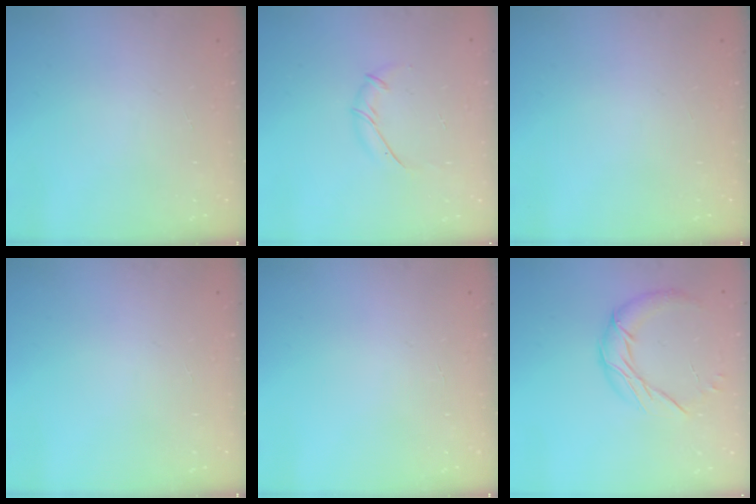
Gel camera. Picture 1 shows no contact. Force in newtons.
{"total": 5.5, "press": 5.4, "slide": 1.2}
{"total": 0.0}
{"total": 0.0}
{"total": 0.0}
{"total": 11.0, "press": 10.9, "slide": 0.6}